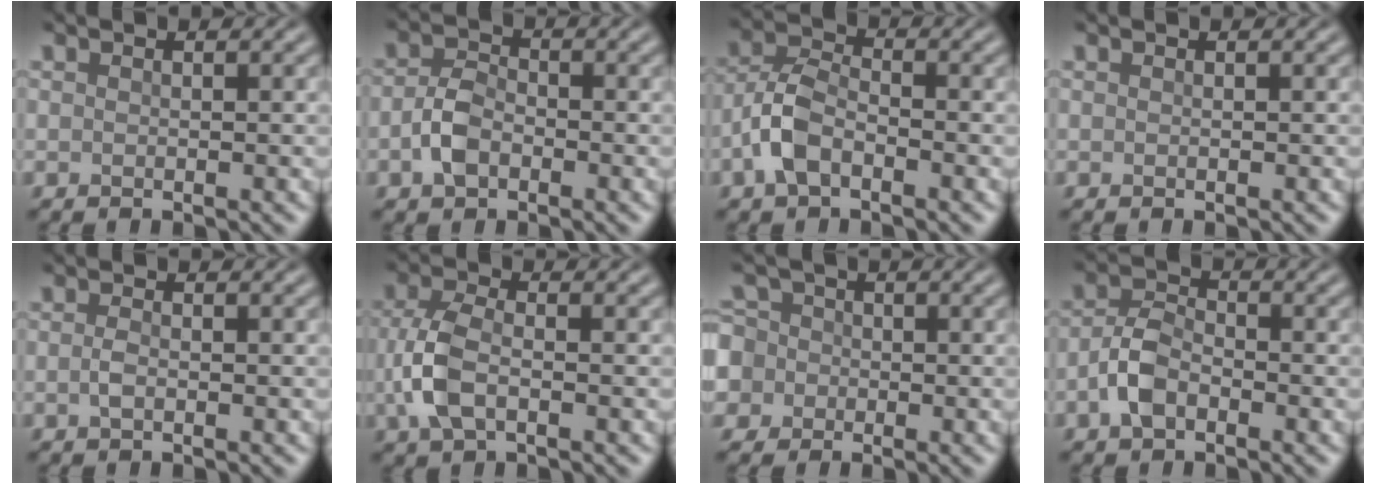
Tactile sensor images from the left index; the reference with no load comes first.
{"total": 3.1, "force": [-1.1, 2.0, 2.0], "torque": [-0.041, 0.004, -0.028]}
{"total": 4.0, "force": [-1.9, 2.2, 2.8], "torque": [-0.059, 0.008, -0.048]}
{"total": 0.0}
{"total": 1.1, "force": [-0.3, 0.5, 0.9], "torque": [-0.023, -0.002, -0.008]}
{"total": 4.6, "force": [-1.0, 2.6, 3.7], "torque": [-0.094, -0.002, -0.025]}
{"total": 7.3, "force": [-1.7, 6.7, 2.6], "torque": [-0.069, 0.016, -0.069]}
{"total": 3.5, "force": [-1.6, 2.1, 2.3], "torque": [-0.046, 0.007, -0.040]}